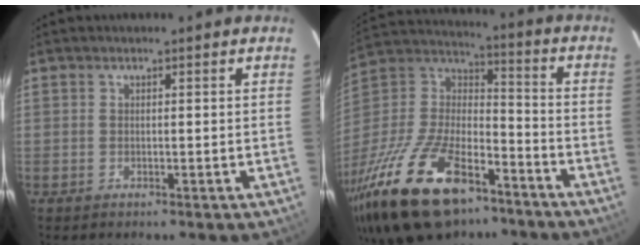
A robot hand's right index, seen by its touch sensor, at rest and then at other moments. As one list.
[{"total": 30.5, "force": [-19.0, 13.7, 19.5], "torque": [-0.410, -0.028, -0.317]}]